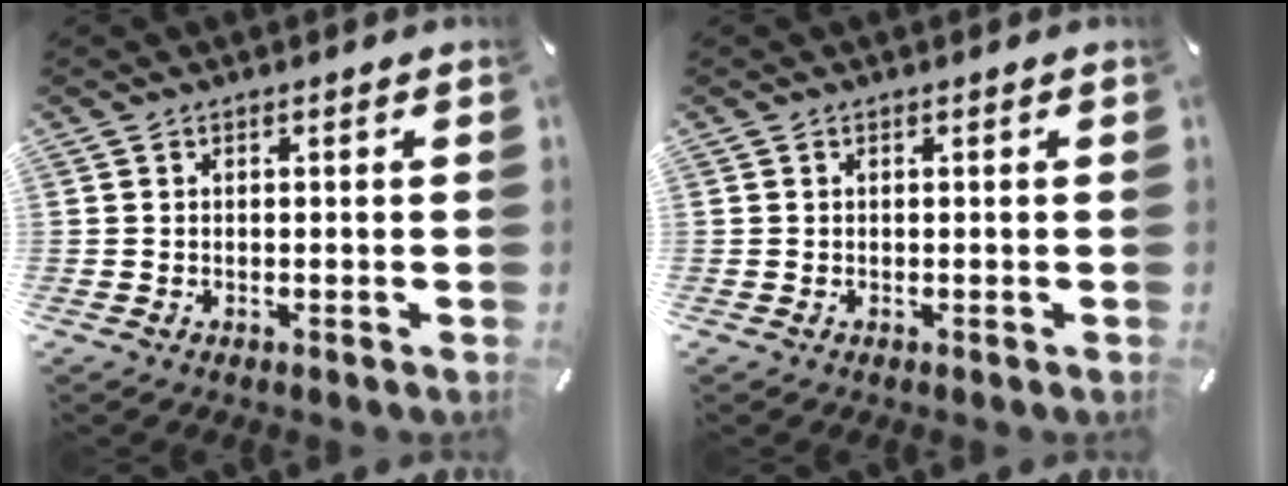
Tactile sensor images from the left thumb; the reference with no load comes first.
{"total": 0.0}